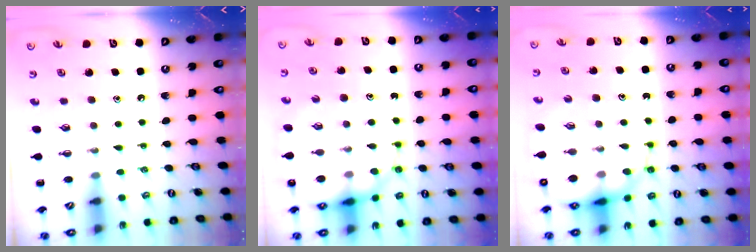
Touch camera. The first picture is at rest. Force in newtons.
{"total": 12.8, "press": 12.4, "slide": 3.1}
{"total": 13.8, "press": 13.3, "slide": 3.9}